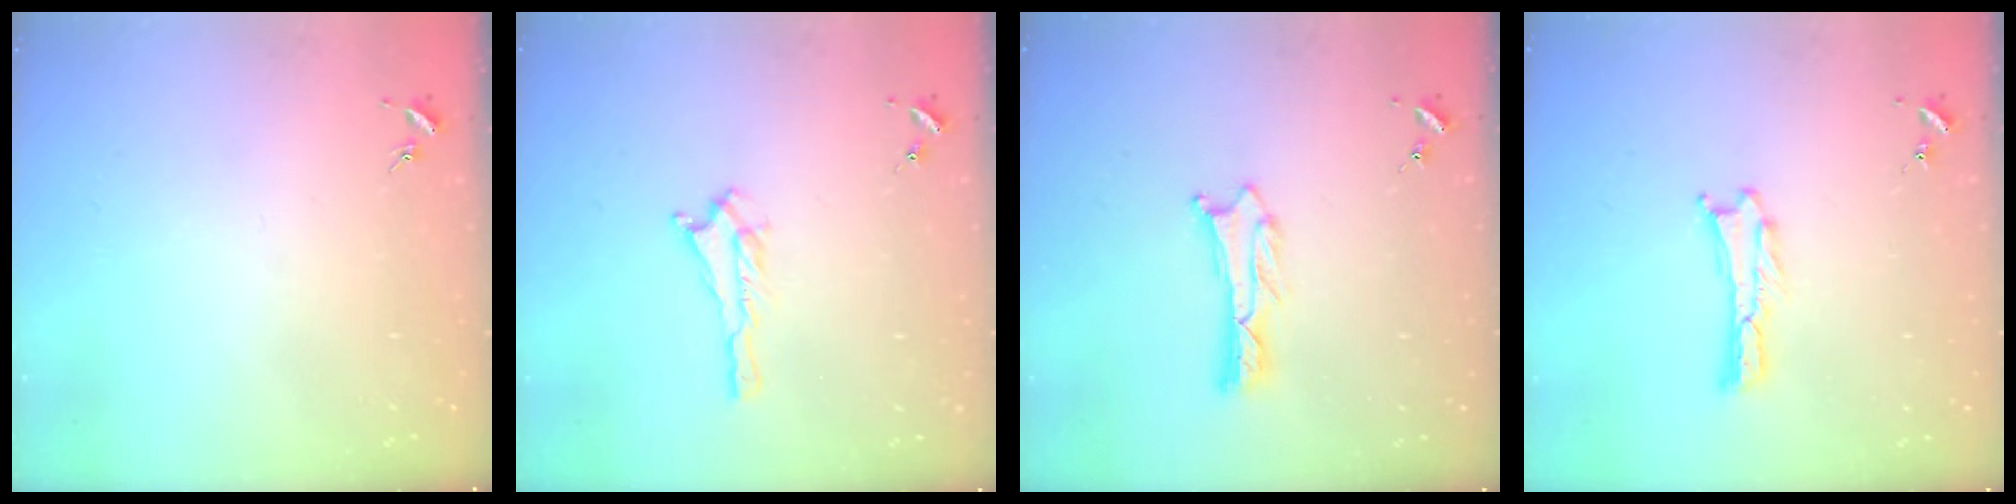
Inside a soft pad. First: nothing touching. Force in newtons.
{"total": 1.5, "press": 1.4, "slide": 0.2}
{"total": 1.1, "press": 1.1, "slide": 0.2}
{"total": 0.0}